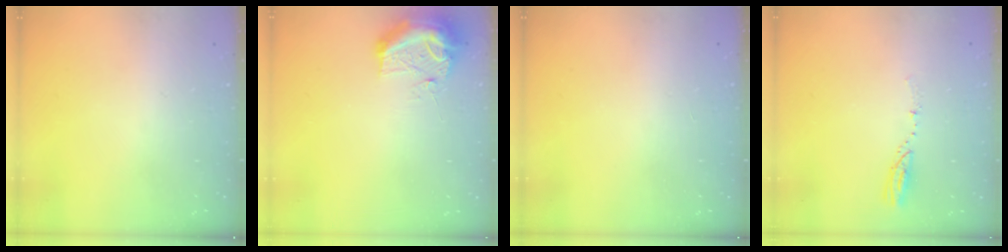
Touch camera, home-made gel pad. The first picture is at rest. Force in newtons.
{"total": 11.7, "press": 11.7, "slide": 1.3}
{"total": 0.0}
{"total": 3.9, "press": 3.9, "slide": 0.4}